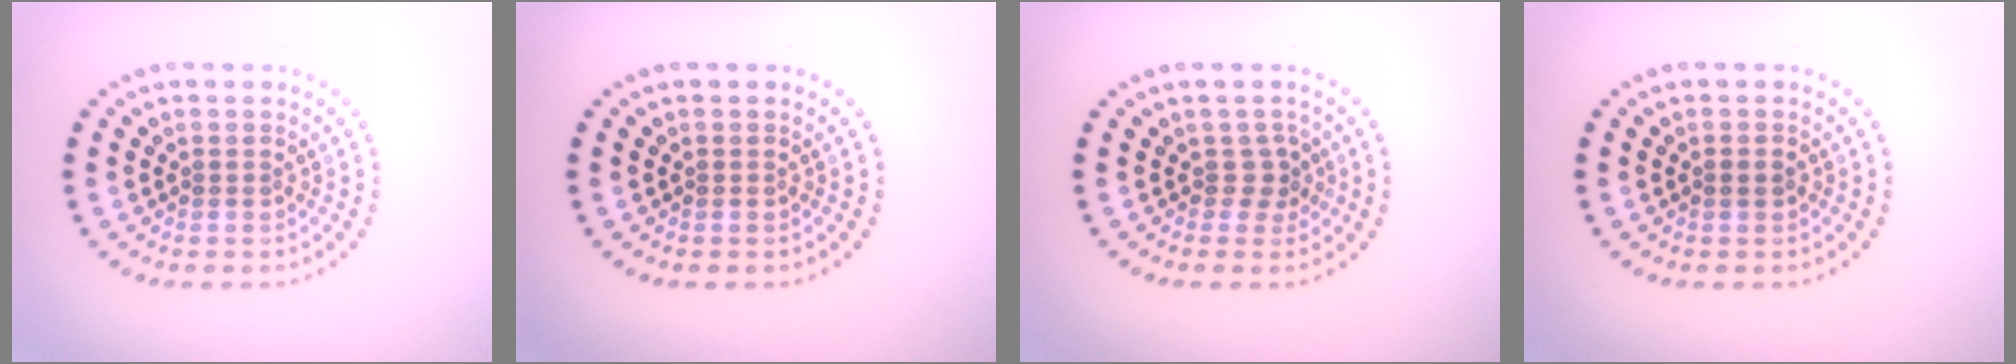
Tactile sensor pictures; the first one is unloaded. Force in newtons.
{"total": 0.0}
{"total": 1.6, "press": 1.1, "slide": 1.2}
{"total": 0.8, "press": 0.7, "slide": 0.4}